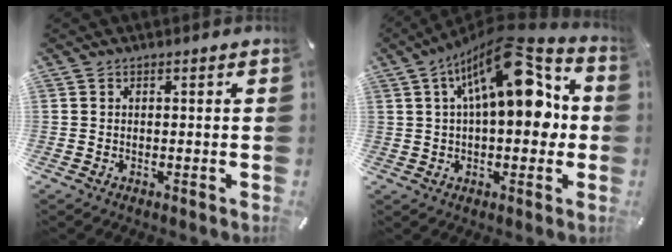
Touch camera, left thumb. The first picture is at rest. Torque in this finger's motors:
{"motor_torque": [2.02, 2.99, 1.93, -0.84, 0.69]}